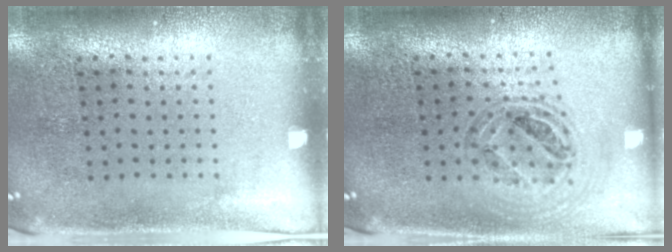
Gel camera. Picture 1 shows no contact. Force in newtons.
{"total": 0.8, "press": 0.8, "slide": 0.1}